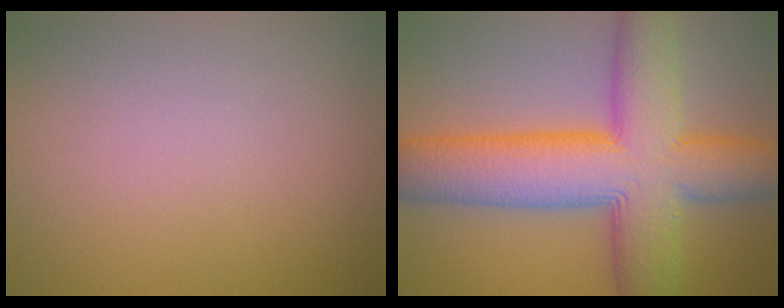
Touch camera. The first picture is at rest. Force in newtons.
{"total": 12.3, "press": 12.3, "slide": 0.3}